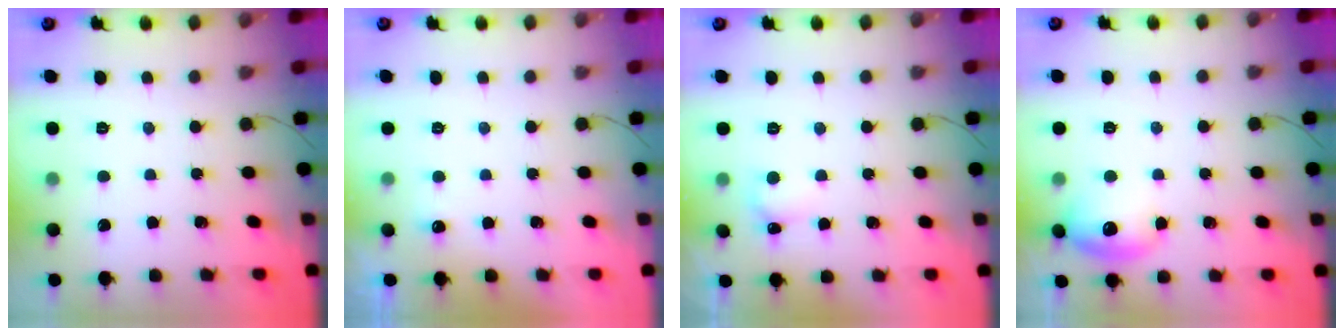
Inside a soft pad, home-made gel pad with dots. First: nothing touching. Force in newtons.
{"total": 6.4, "press": 2.5, "slide": 5.9}
{"total": 3.9, "press": 3.7, "slide": 1.3}
{"total": 10.3, "press": 10.1, "slide": 1.7}